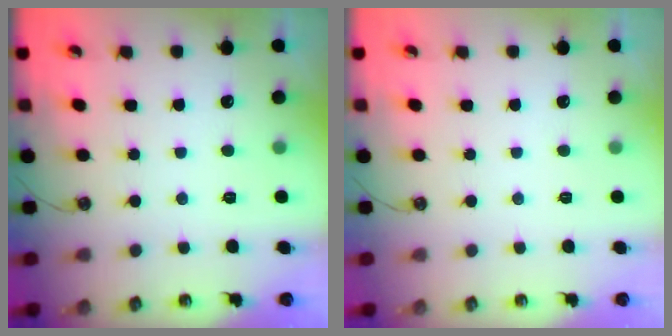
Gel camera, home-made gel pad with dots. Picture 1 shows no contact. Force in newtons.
{"total": 0.0}